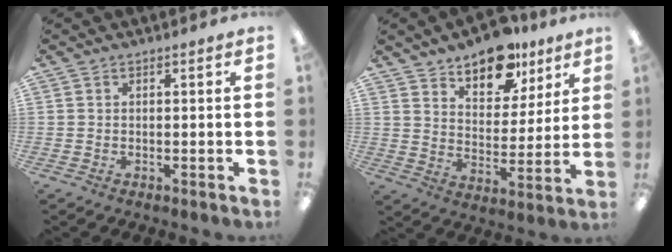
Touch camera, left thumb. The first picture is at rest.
{"total": 13.4, "force": [10.6, 6.7, 4.9], "torque": [-0.062, -0.069, 0.192]}